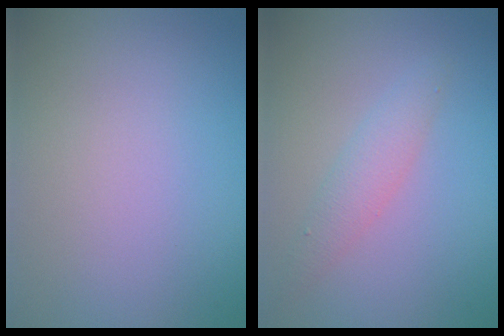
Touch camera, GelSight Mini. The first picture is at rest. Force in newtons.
{"total": 2.0, "press": 2.0, "slide": 0.0}